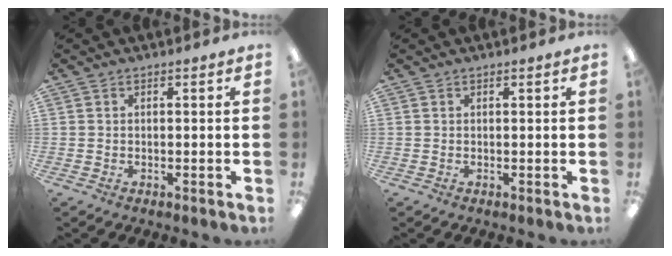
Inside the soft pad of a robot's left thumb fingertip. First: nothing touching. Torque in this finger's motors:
{"motor_torque": [0.32, 0.27, -0.05, 0.01, 0.00]}